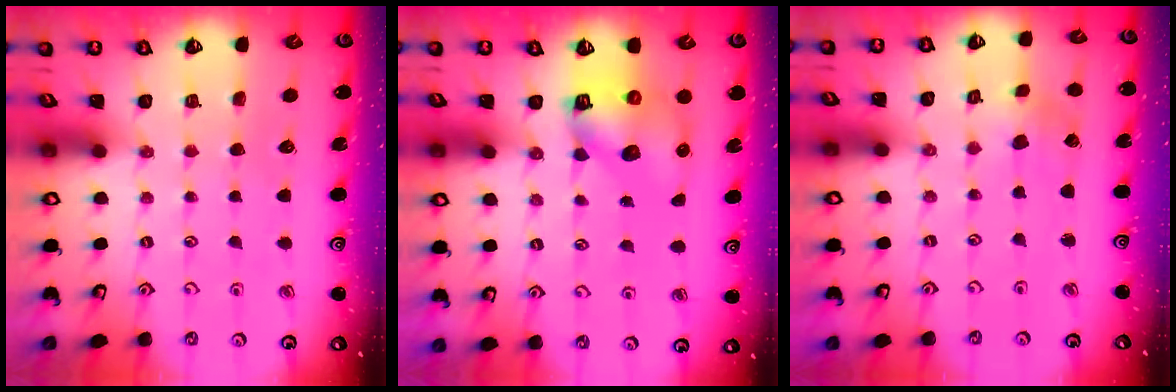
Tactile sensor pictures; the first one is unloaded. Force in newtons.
{"total": 8.2, "press": 8.1, "slide": 1.0}
{"total": 1.8, "press": 1.7, "slide": 0.3}